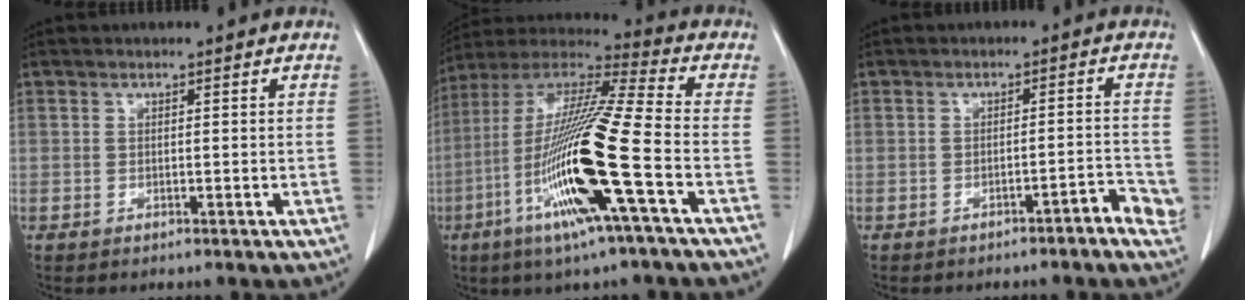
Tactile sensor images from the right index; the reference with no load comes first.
{"total": 20.8, "force": [-6.8, -0.1, 19.6], "torque": [-0.417, -0.028, -0.140]}
{"total": 3.4, "force": [-2.0, 0.6, 2.7], "torque": [-0.025, 0.006, -0.027]}